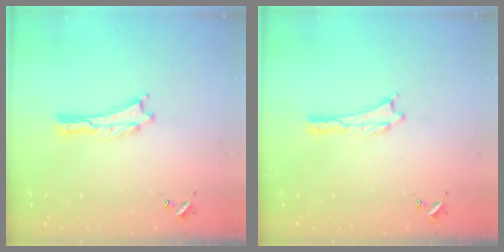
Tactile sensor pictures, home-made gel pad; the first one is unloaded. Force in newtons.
{"total": 0.0}